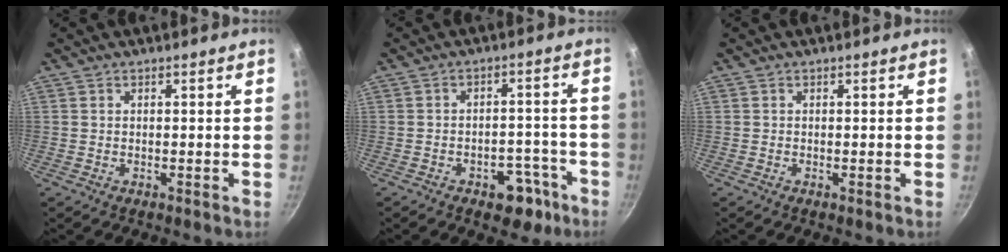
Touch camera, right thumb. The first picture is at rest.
{"total": 7.8, "force": [-4.6, 4.5, 4.5], "torque": [-0.034, 0.039, -0.061]}
{"total": 0.0}